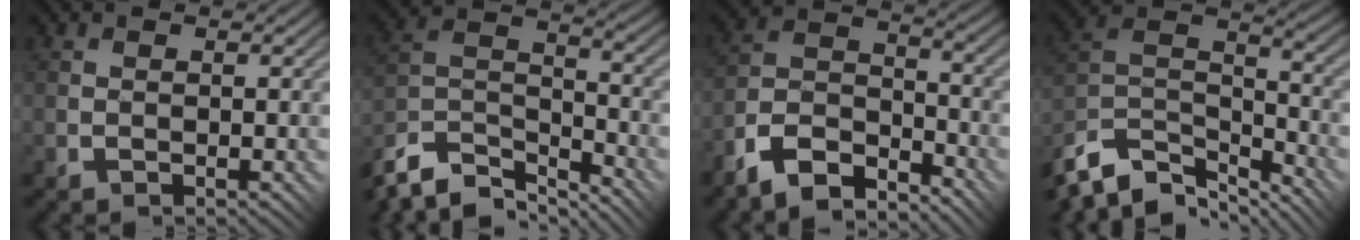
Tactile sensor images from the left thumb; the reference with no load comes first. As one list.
[{"total": 10.8, "force": [-9.3, 3.5, 4.3], "torque": [-0.103, 0.009, -0.176]}, {"total": 8.9, "force": [-7.3, 3.2, 4.1], "torque": [-0.079, 0.004, -0.150]}, {"total": 11.8, "force": [-9.5, 4.7, 5.2], "torque": [-0.143, -0.001, -0.165]}]